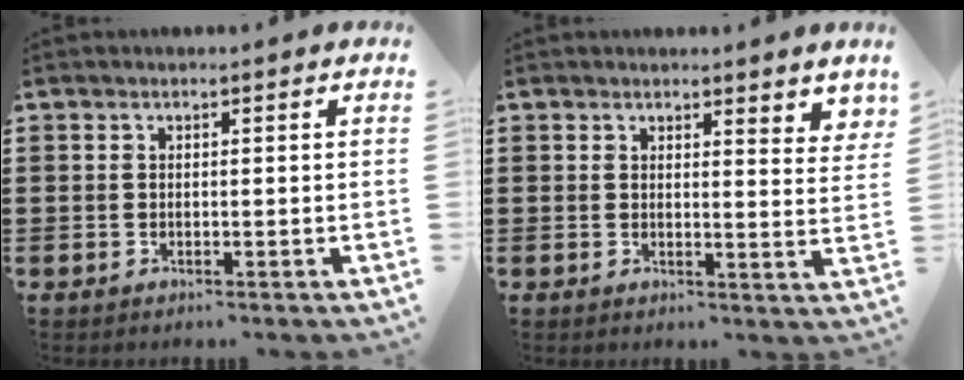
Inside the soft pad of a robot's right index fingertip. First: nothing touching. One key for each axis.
{"total": 2.2, "fx": 2.2, "fy": 0.3, "fz": 0.4, "tx": -0.006, "ty": -0.002, "tz": 0.040}